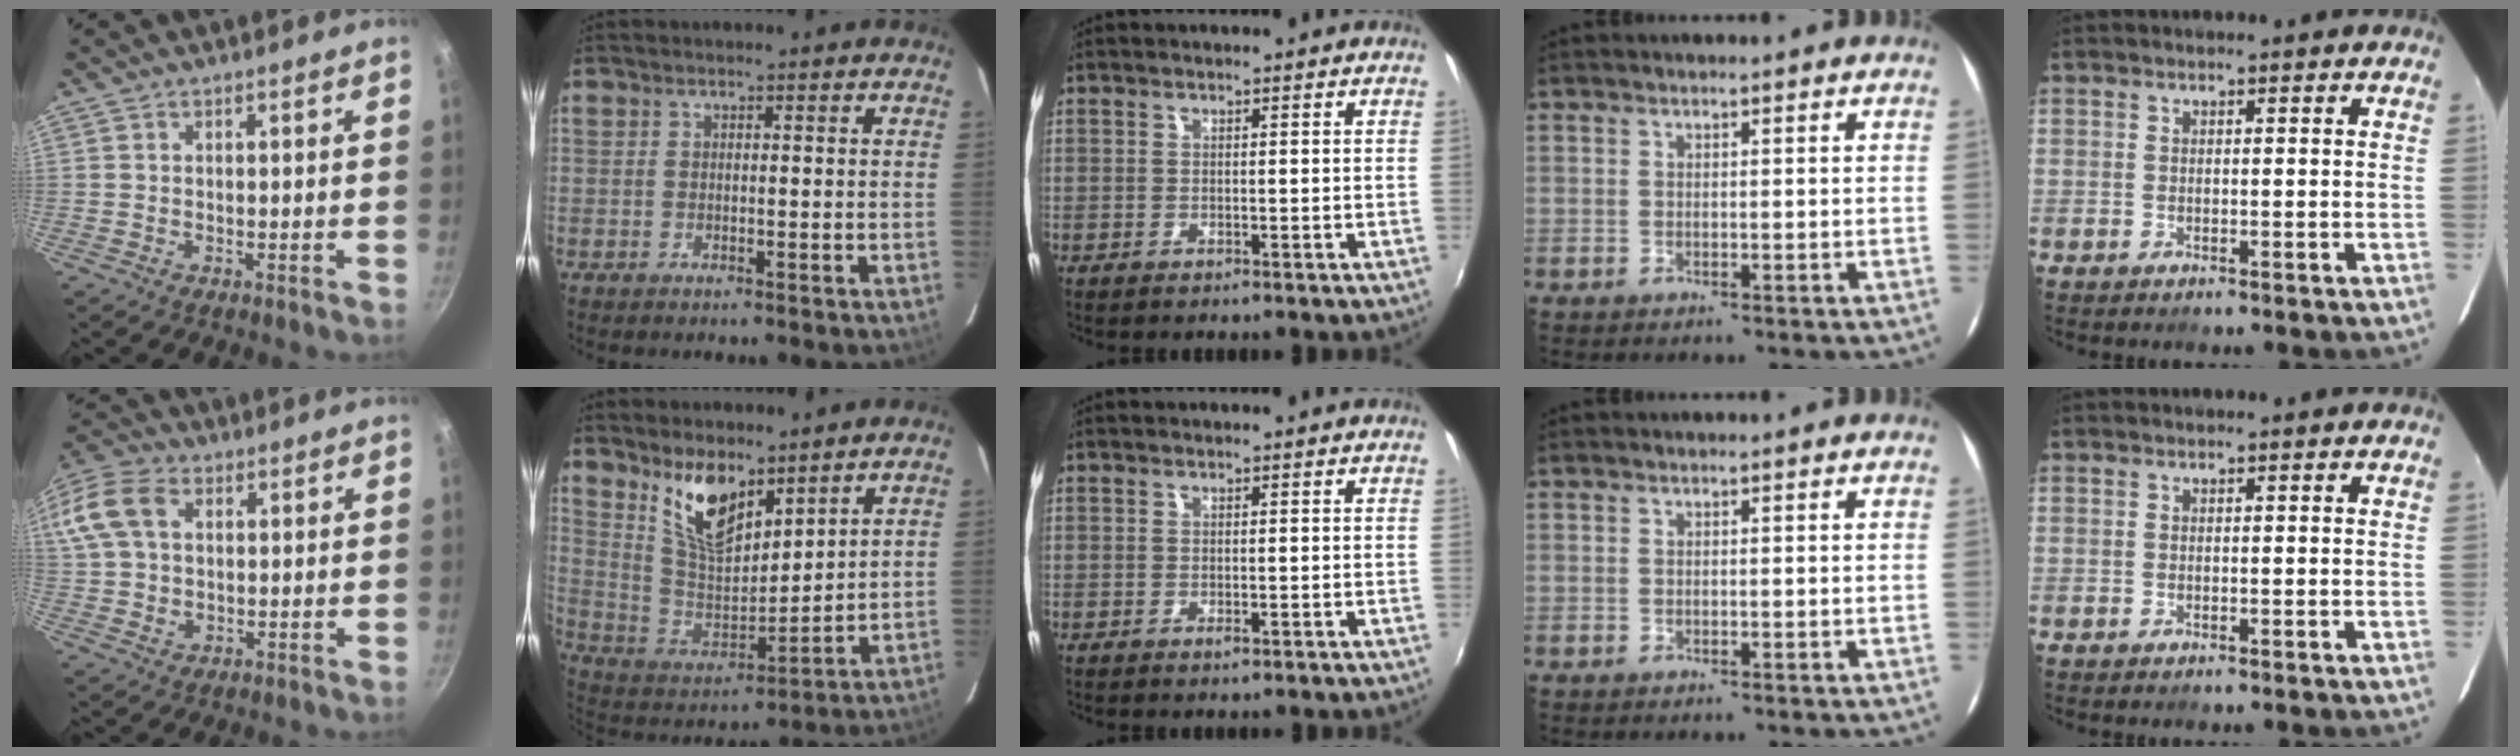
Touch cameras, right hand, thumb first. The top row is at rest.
{"thumb": {"total": 15.7, "force": [4.1, 11.0, 10.5], "torque": [-0.237, 0.026, 0.069]}, "index": {"total": 12.6, "force": [8.6, 5.0, 7.7], "torque": [-0.148, -0.006, 0.176]}, "middle": {"total": 0.7, "force": [-0.3, 0.4, 0.4], "torque": [-0.007, -0.002, -0.005]}}